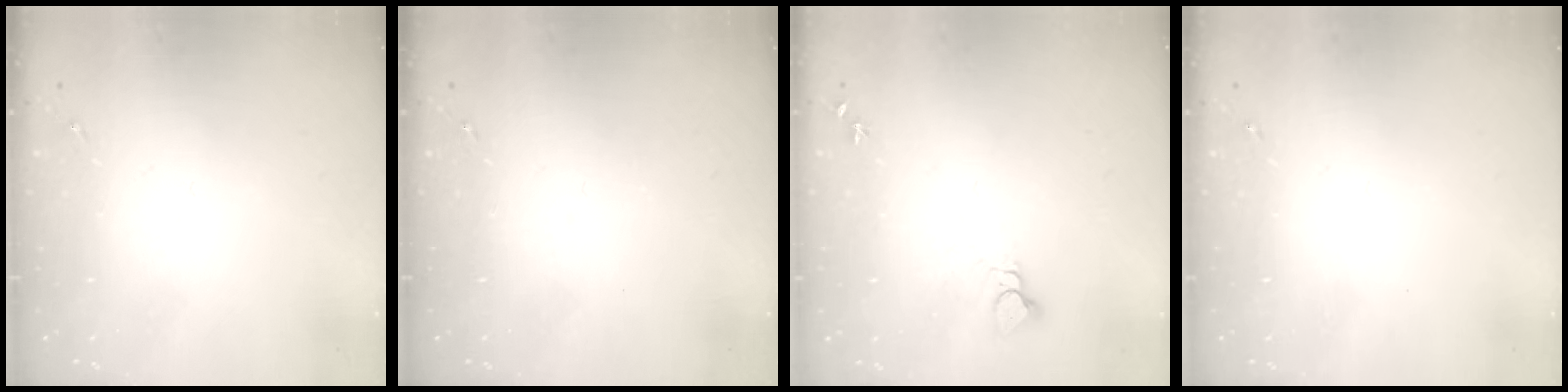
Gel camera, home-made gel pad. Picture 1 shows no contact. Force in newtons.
{"total": 0.0}
{"total": 3.9, "press": 3.9, "slide": 0.2}
{"total": 0.0}